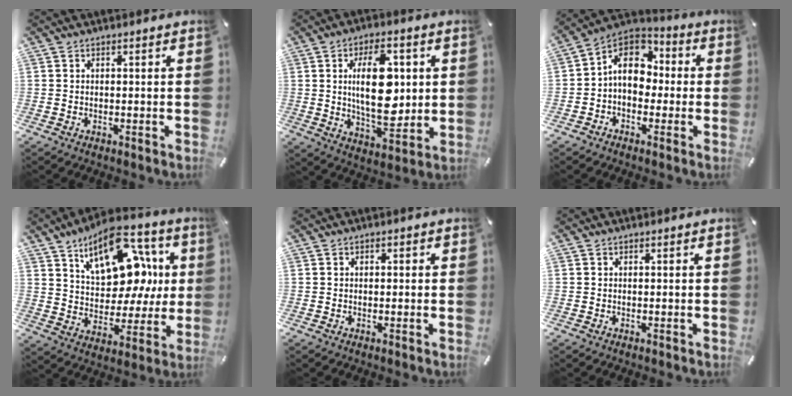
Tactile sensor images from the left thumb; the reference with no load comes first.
{"total": 16.8, "force": [2.4, 9.0, 14.0], "torque": [-0.248, -0.015, 0.032]}
{"total": 10.1, "force": [0.4, 8.2, 5.9], "torque": [-0.112, 0.009, 0.006]}
{"total": 18.8, "force": [8.9, 11.5, 11.9], "torque": [-0.175, -0.049, 0.160]}
{"total": 0.9, "force": [-0.1, 0.7, 0.6], "torque": [-0.010, 0.005, -0.004]}
{"total": 0.0}